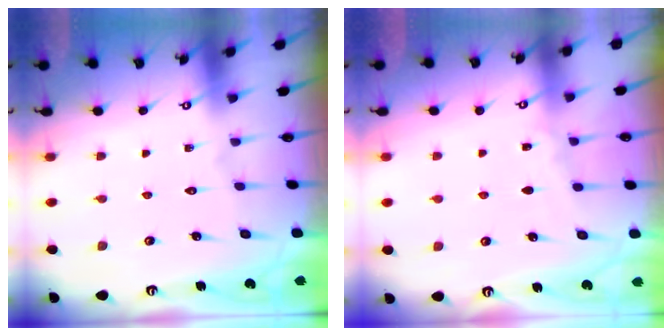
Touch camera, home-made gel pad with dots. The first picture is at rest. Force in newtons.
{"total": 3.0, "press": 3.0, "slide": 0.4}